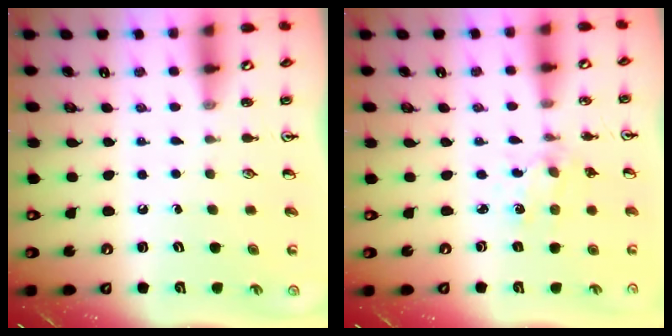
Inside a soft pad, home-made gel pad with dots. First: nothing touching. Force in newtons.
{"total": 1.4, "press": 1.4, "slide": 0.3}